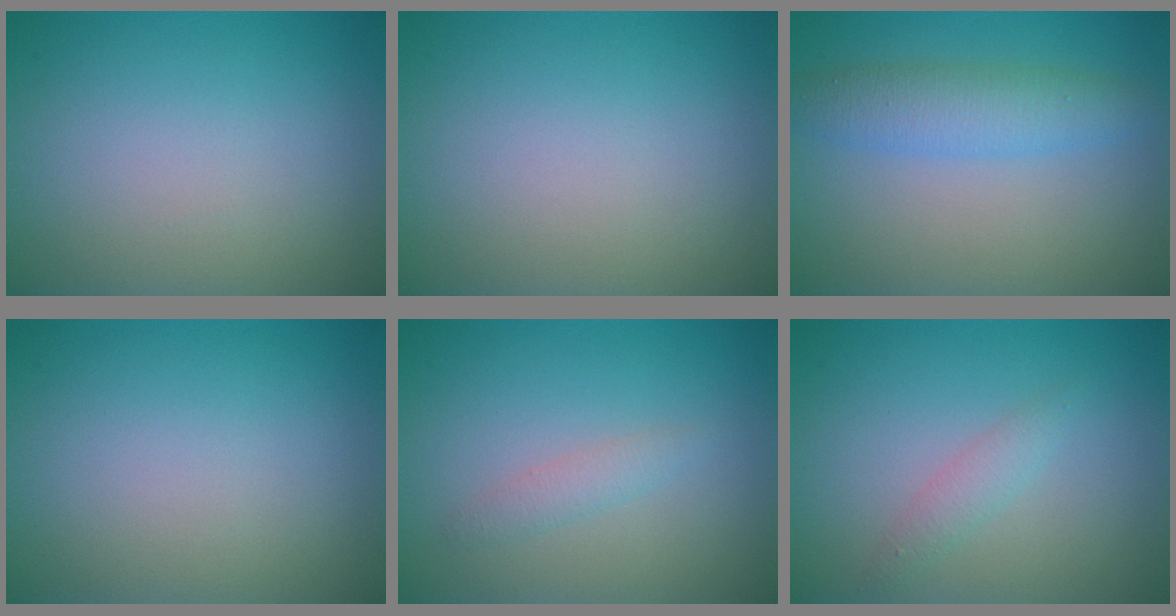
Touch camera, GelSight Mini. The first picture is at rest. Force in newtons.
{"total": 0.0}
{"total": 3.7, "press": 3.7, "slide": 0.1}
{"total": 0.0}
{"total": 1.2, "press": 1.2, "slide": 0.1}
{"total": 1.4, "press": 1.4, "slide": 0.0}